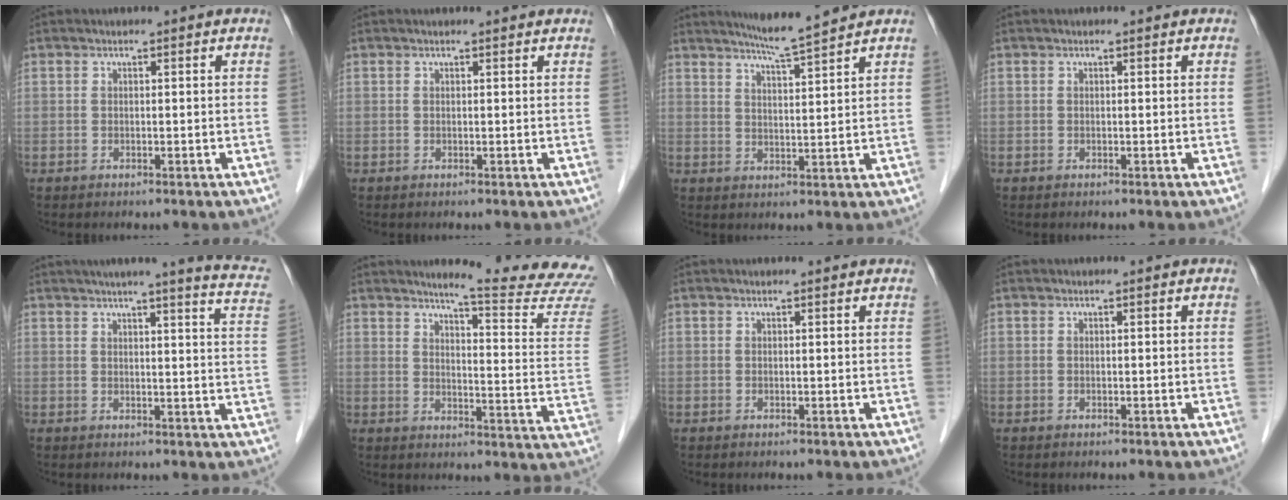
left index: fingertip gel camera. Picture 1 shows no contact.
{"total": 1.5, "force": [1.4, 0.1, 0.3], "torque": [-0.012, 0.006, 0.014]}
{"total": 6.2, "force": [5.5, -1.2, 2.5], "torque": [-0.049, -0.008, 0.092]}
{"total": 0.0}
{"total": 14.5, "force": [11.8, 0.1, 8.5], "torque": [-0.108, -0.024, 0.120]}
{"total": 17.0, "force": [16.2, -1.4, 5.0], "torque": [-0.068, -0.131, 0.177]}
{"total": 1.4, "force": [1.3, 0.1, 0.3], "torque": [-0.012, 0.005, 0.013]}
{"total": 0.0}